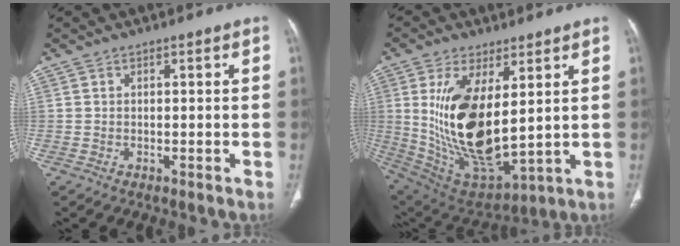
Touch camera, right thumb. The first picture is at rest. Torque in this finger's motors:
{"motor_torque": [1.41, 3.60, 2.17, 0.37, 0.66]}